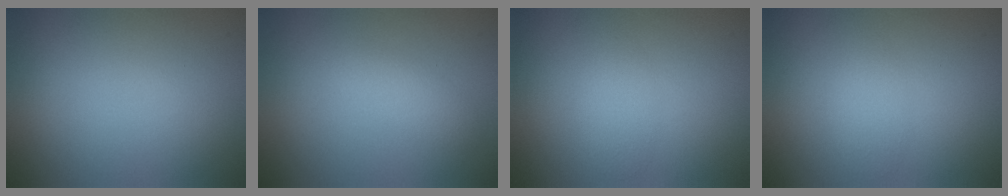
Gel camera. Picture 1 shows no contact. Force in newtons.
{"total": 1.6, "press": 1.6, "slide": 0.1}
{"total": 1.5, "press": 1.5, "slide": 0.0}
{"total": 1.6, "press": 1.6, "slide": 0.1}